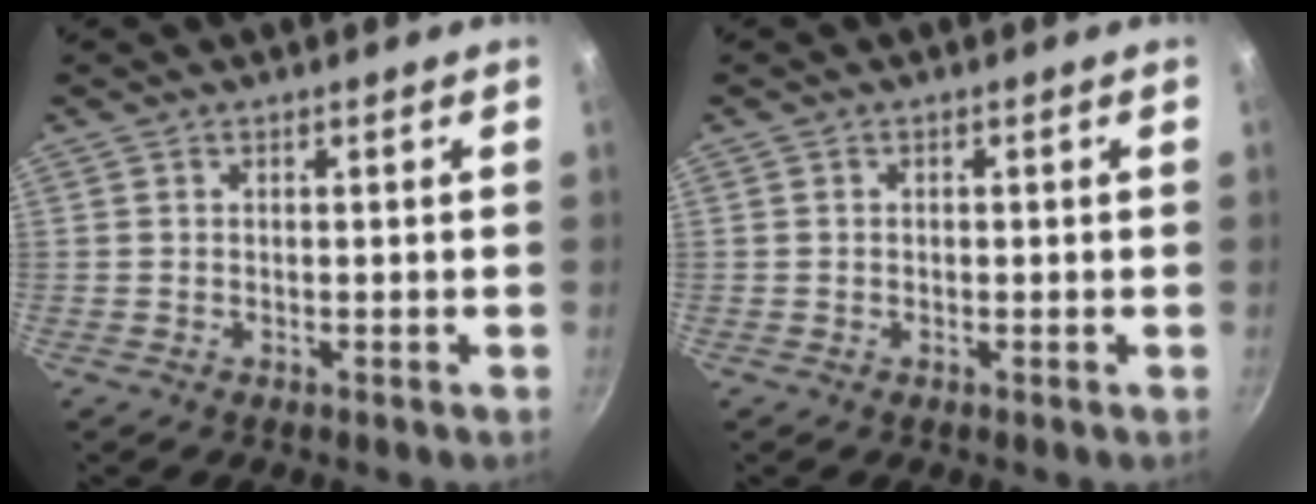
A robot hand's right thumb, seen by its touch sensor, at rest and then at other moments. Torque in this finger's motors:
{"motor_torque": [0.01, -0.13, -0.11, 0.25, 0.03]}